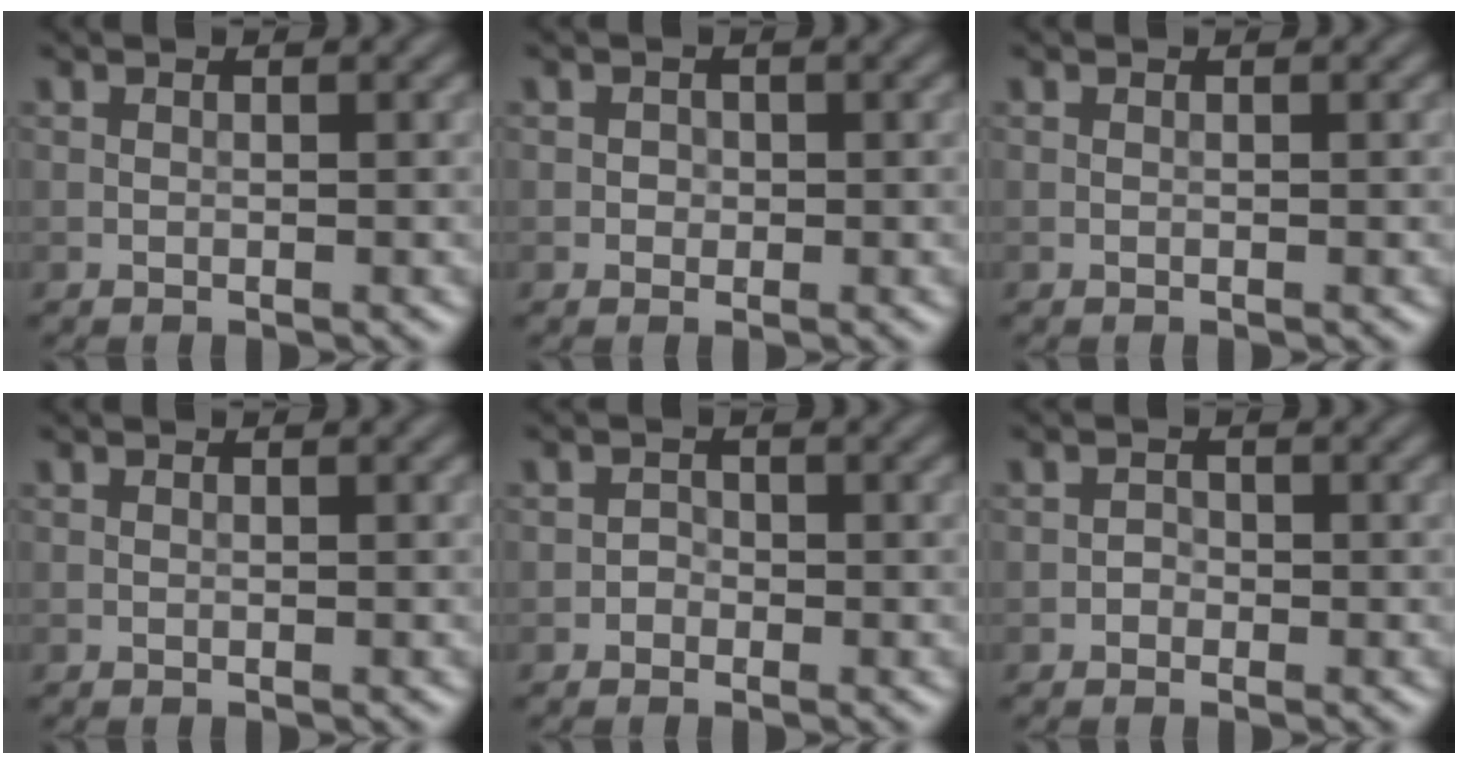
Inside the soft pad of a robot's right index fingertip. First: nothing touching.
{"total": 0.8, "force": [0.0, 0.8, 0.2], "torque": [0.003, -0.002, -0.001]}
{"total": 0.0}
{"total": 0.0}
{"total": 0.9, "force": [-0.5, 0.7, 0.1], "torque": [0.005, 0.001, -0.008]}
{"total": 0.8, "force": [-0.4, 0.7, 0.1], "torque": [0.002, 0.000, -0.008]}